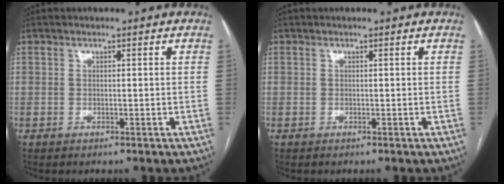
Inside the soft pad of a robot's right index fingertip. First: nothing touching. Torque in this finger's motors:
{"motor_torque": [0.00, 0.00, 0.00, 0.00]}